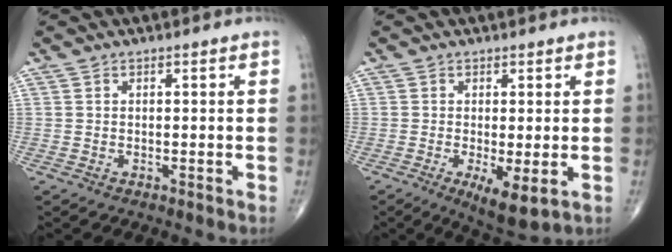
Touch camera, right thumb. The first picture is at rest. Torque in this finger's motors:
{"motor_torque": [-0.42, 0.07, -0.03, -0.13, 0.02]}